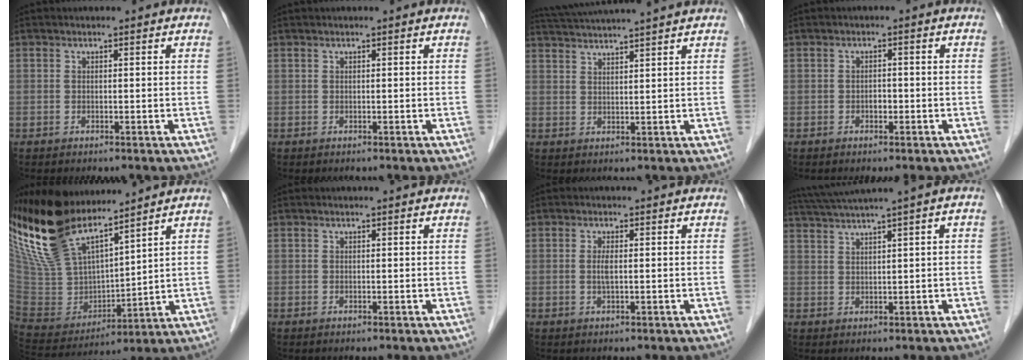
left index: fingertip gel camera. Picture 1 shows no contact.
{"total": 0.0}
{"total": 10.9, "force": [9.9, -1.1, 4.3], "torque": [-0.082, 0.025, 0.148]}
{"total": 1.2, "force": [-0.7, 0.7, 0.7], "torque": [-0.009, 0.000, -0.011]}
{"total": 19.7, "force": [15.5, 5.7, 10.7], "torque": [-0.230, 0.008, 0.308]}
{"total": 0.5, "force": [0.5, 0.2, 0.2], "torque": [-0.007, 0.011, 0.008]}
{"total": 1.3, "force": [-0.1, 0.2, 1.3], "torque": [-0.031, -0.004, -0.001]}
{"total": 6.2, "force": [4.3, -1.4, 4.2], "torque": [-0.079, 0.019, 0.081]}